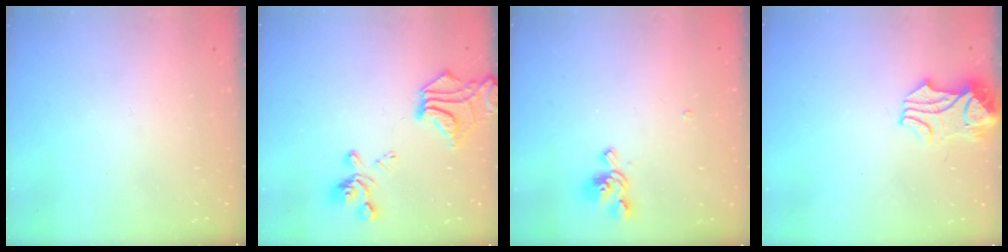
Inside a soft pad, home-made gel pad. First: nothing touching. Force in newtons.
{"total": 11.3, "press": 10.9, "slide": 2.9}
{"total": 1.2, "press": 0.1, "slide": 1.2}
{"total": 3.4, "press": 3.3, "slide": 0.8}